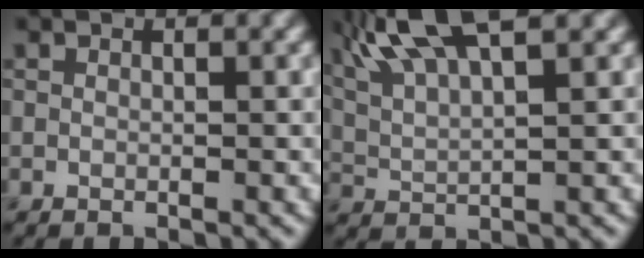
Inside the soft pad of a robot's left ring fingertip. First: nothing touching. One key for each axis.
{"total": 7.8, "fx": 4.9, "fy": 2.0, "fz": 5.7, "tx": -0.108, "ty": 0.026, "tz": 0.086}